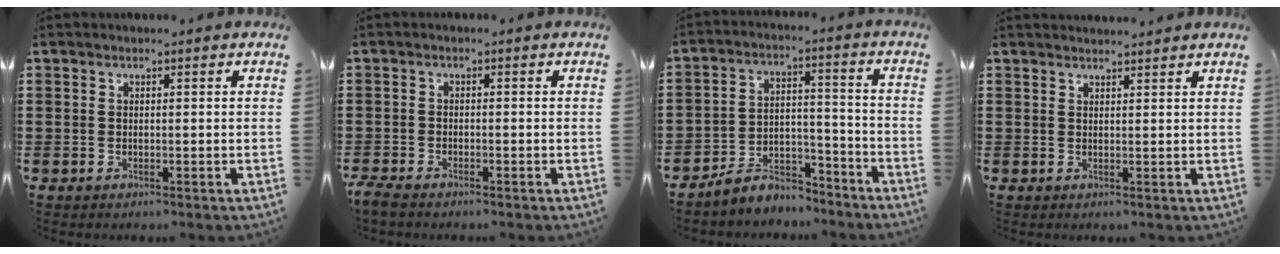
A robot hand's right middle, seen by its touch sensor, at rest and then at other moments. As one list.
[{"total": 1.9, "force": [-1.7, 0.3, 0.8], "torque": [-0.029, -0.001, -0.039]}, {"total": 6.0, "force": [-5.7, 1.8, 0.5], "torque": [-0.007, 0.019, -0.113]}, {"total": 1.6, "force": [1.6, -0.2, 0.2], "torque": [-0.005, 0.000, 0.030]}]